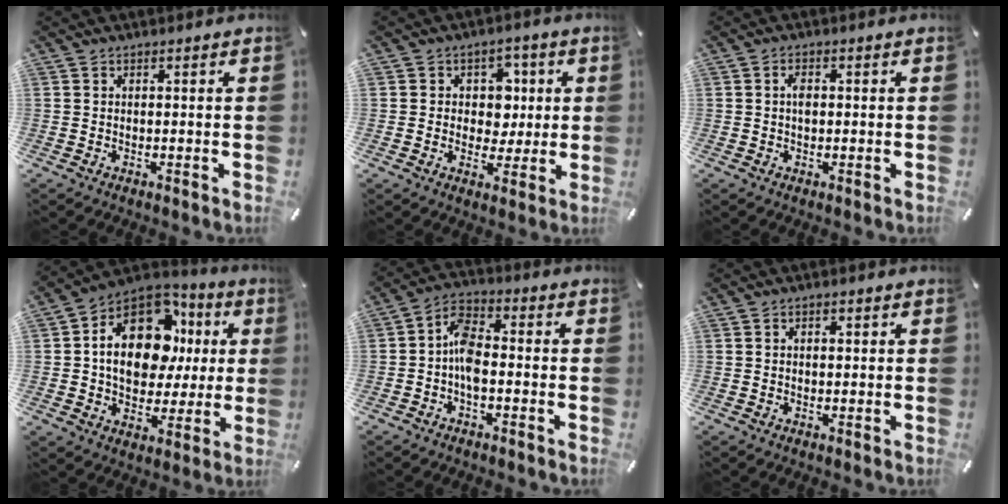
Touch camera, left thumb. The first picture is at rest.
{"total": 7.5, "force": [0.8, 6.8, 3.2], "torque": [-0.041, 0.003, 0.013]}
{"total": 2.1, "force": [0.1, 1.1, 1.7], "torque": [-0.035, 0.003, 0.001]}
{"total": 18.3, "force": [3.2, 13.2, 12.3], "torque": [-0.200, -0.009, 0.059]}
{"total": 7.5, "force": [-2.1, 4.0, 5.9], "torque": [-0.124, 0.014, -0.039]}
{"total": 1.2, "force": [0.1, 0.7, 1.0], "torque": [-0.012, 0.002, -0.002]}